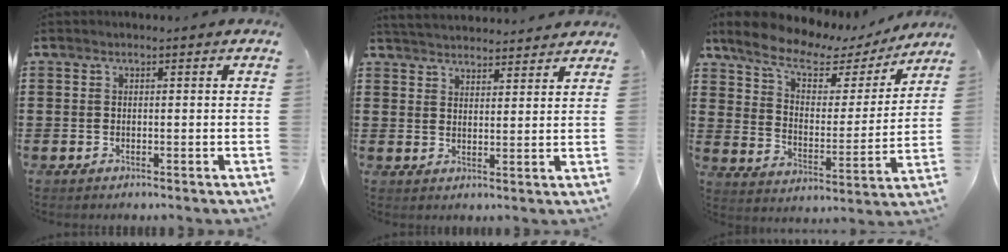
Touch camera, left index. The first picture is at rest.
{"total": 3.7, "force": [3.7, 0.2, 0.1], "torque": [-0.014, -0.015, 0.068]}
{"total": 8.8, "force": [6.5, 3.7, 4.7], "torque": [-0.112, -0.030, 0.110]}